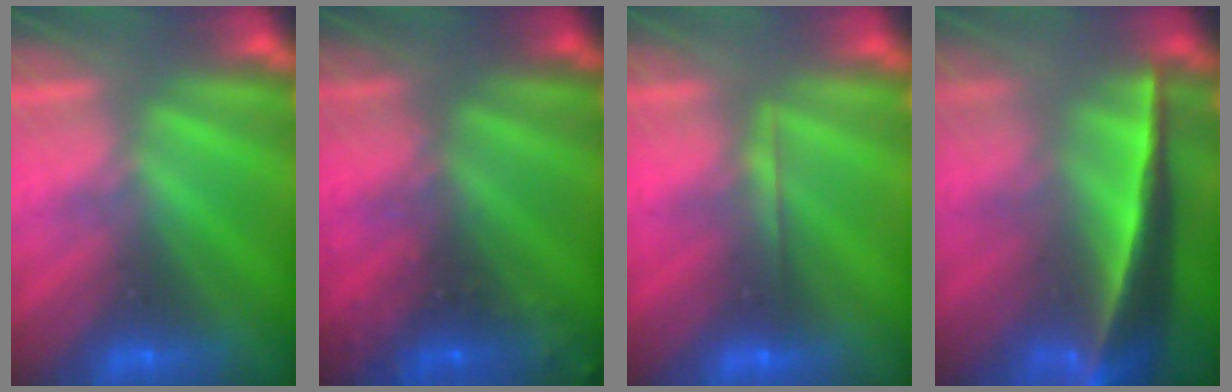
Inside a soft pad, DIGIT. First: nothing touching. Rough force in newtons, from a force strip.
{"total": 8.0}
{"total": 1.8}
{"total": 7.4}